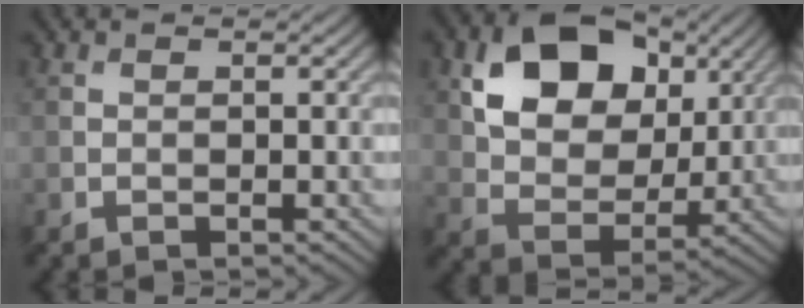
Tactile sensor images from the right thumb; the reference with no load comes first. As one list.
[{"total": 12.9, "force": [5.0, 8.6, 8.1], "torque": [-0.155, 0.007, 0.081]}]